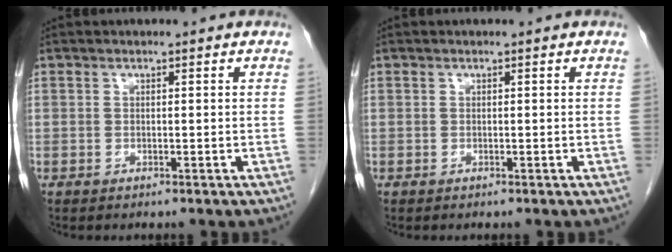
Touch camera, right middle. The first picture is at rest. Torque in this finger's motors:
{"motor_torque": [0.00, 0.00, 0.00, -0.01]}